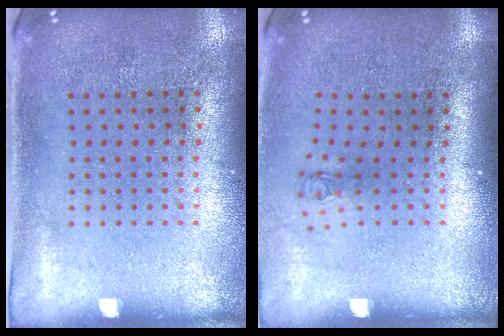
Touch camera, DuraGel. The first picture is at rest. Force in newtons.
{"total": 0.7, "press": 0.3, "slide": 0.6}